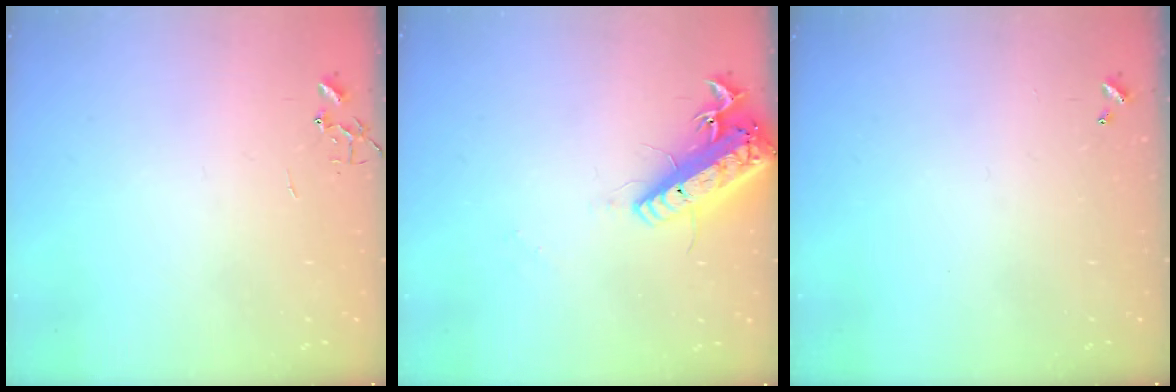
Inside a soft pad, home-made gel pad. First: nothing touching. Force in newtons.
{"total": 17.2, "press": 16.8, "slide": 3.6}
{"total": 0.0}